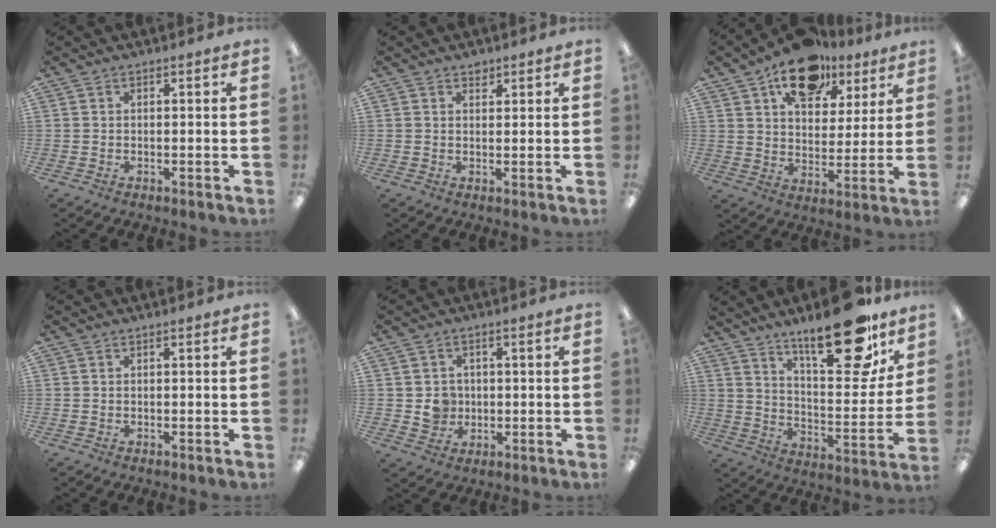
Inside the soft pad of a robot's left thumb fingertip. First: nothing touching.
{"total": 1.6, "force": [1.4, 0.8, 0.3], "torque": [0.008, -0.008, 0.024]}
{"total": 15.7, "force": [10.5, 9.0, 7.4], "torque": [-0.112, -0.052, 0.187]}
{"total": 0.0}
{"total": 4.9, "force": [0.2, 4.6, 1.5], "torque": [-0.011, 0.002, 0.003]}
{"total": 22.4, "force": [16.0, 7.3, 13.8], "torque": [-0.190, -0.106, 0.260]}